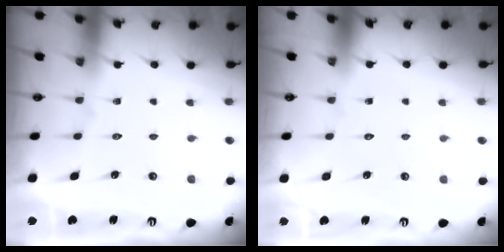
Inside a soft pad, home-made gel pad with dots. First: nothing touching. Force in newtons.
{"total": 1.6, "press": 1.6, "slide": 0.1}